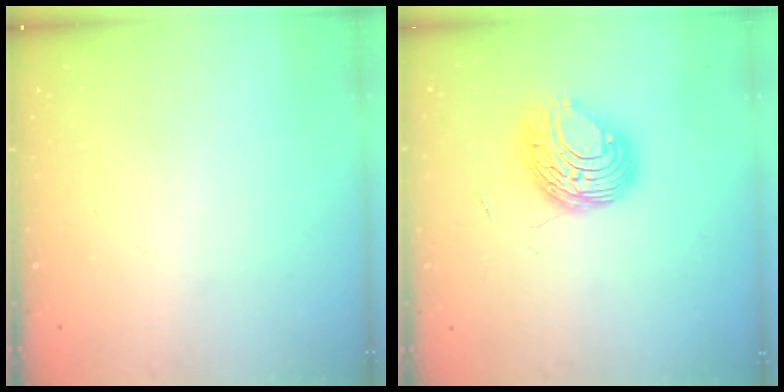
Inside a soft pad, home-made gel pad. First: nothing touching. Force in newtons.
{"total": 9.0, "press": 9.0, "slide": 0.9}